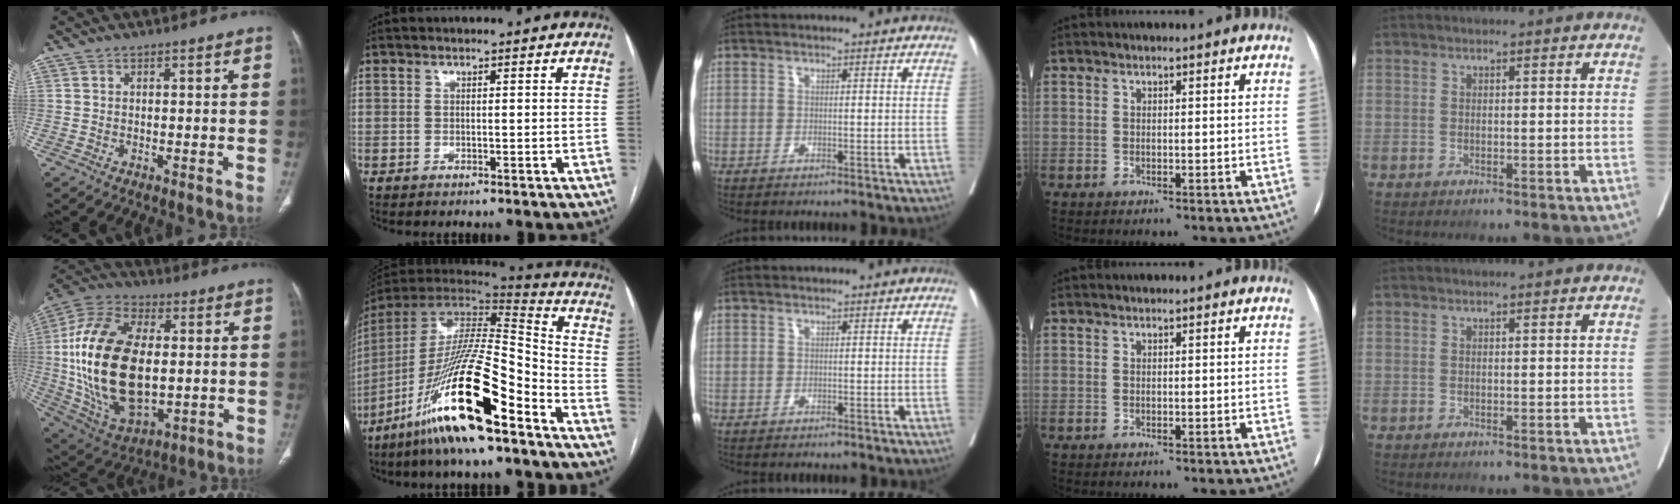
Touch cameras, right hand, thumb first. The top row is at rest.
{"thumb": {"total": 26.3, "force": [0.4, 14.8, 21.8], "torque": [-0.429, -0.002, 0.019]}, "index": {"total": 23.5, "force": [-14.2, 2.8, 18.5], "torque": [-0.362, -0.037, -0.262]}}